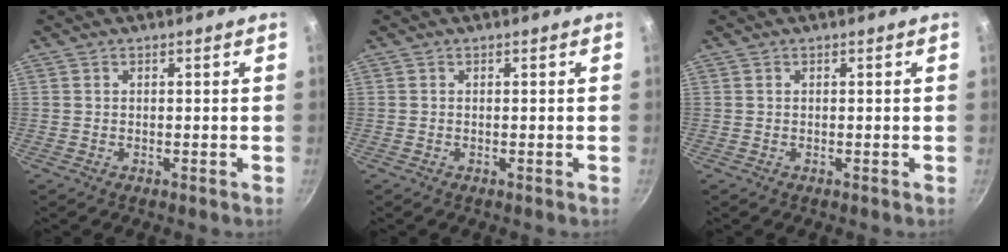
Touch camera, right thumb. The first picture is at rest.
{"total": 0.0}
{"total": 0.0}